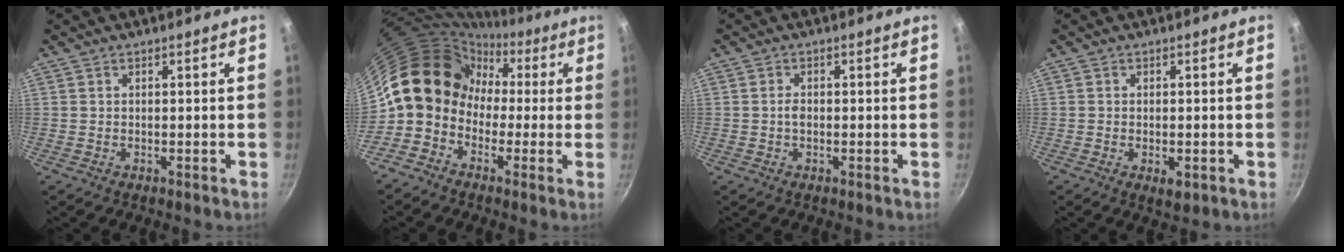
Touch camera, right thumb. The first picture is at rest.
{"total": 14.0, "force": [-0.8, 12.0, 7.1], "torque": [-0.083, 0.048, -0.036]}
{"total": 1.5, "force": [-0.3, 0.9, 1.1], "torque": [-0.020, 0.005, -0.006]}
{"total": 2.7, "force": [-0.9, 1.4, 2.2], "torque": [-0.035, -0.007, -0.011]}